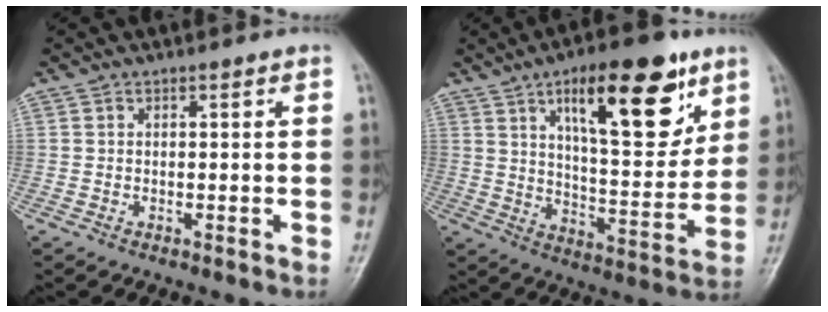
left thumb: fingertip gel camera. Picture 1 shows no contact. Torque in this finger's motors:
{"motor_torque": [0.79, 0.70, 1.79, -0.98, 0.18]}